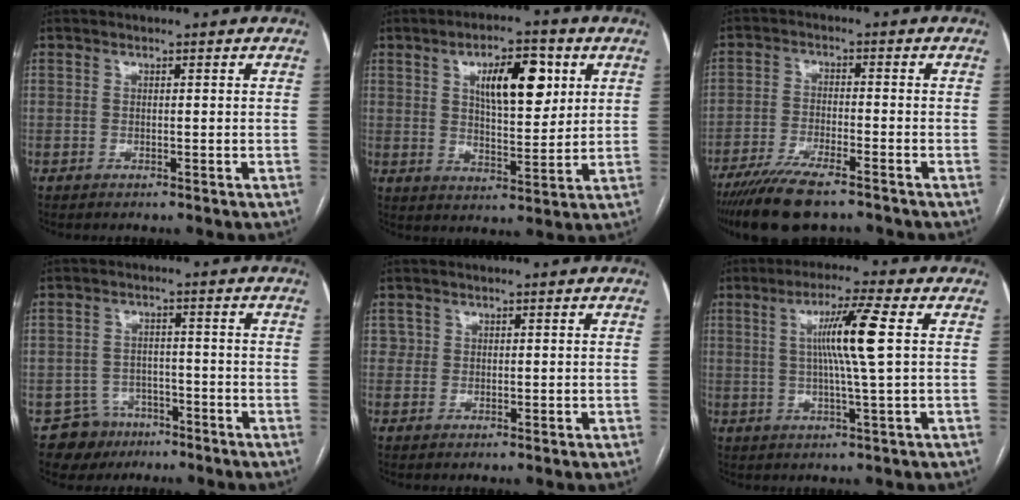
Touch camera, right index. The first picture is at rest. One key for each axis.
{"total": 10.8, "fx": 4.1, "fy": 4.0, "fz": 9.2, "tx": -0.147, "ty": 0.007, "tz": 0.069}
{"total": 10.3, "fx": -8.0, "fy": 2.0, "fz": 6.2, "tx": -0.107, "ty": -0.023, "tz": -0.137}
{"total": 5.8, "fx": -3.6, "fy": 4.5, "fz": -0.3, "tx": 0.013, "ty": 0.010, "tz": -0.055}
{"total": 1.6, "fx": 0.5, "fy": 1.5, "fz": 0.2, "tx": 0.007, "ty": 0.002, "tz": 0.005}
{"total": 8.6, "fx": 1.6, "fy": -1.0, "fz": 8.4, "tx": -0.152, "ty": 0.002, "tz": 0.030}